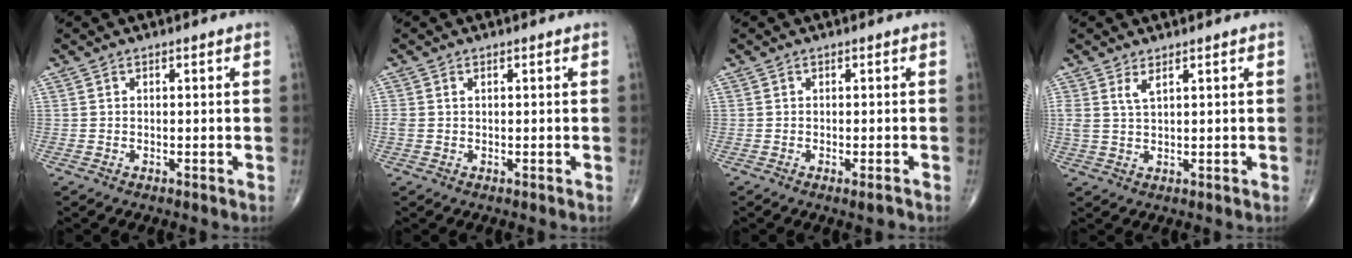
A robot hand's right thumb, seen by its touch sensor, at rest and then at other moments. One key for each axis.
{"total": 1.2, "fx": 0.3, "fy": 0.8, "fz": 0.8, "tx": -0.026, "ty": 0.008, "tz": 0.009}
{"total": 1.5, "fx": -0.9, "fy": 0.3, "fz": 1.2, "tx": -0.016, "ty": -0.003, "tz": -0.011}
{"total": 2.4, "fx": 1.5, "fy": 0.6, "fz": 1.8, "tx": -0.039, "ty": -0.006, "tz": 0.037}